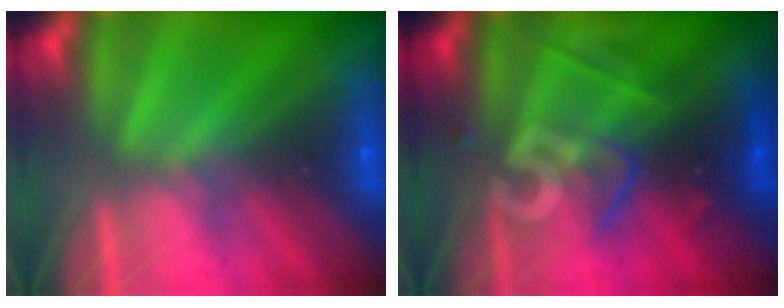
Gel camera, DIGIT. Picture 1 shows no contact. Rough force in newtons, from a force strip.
{"total": 2.5}